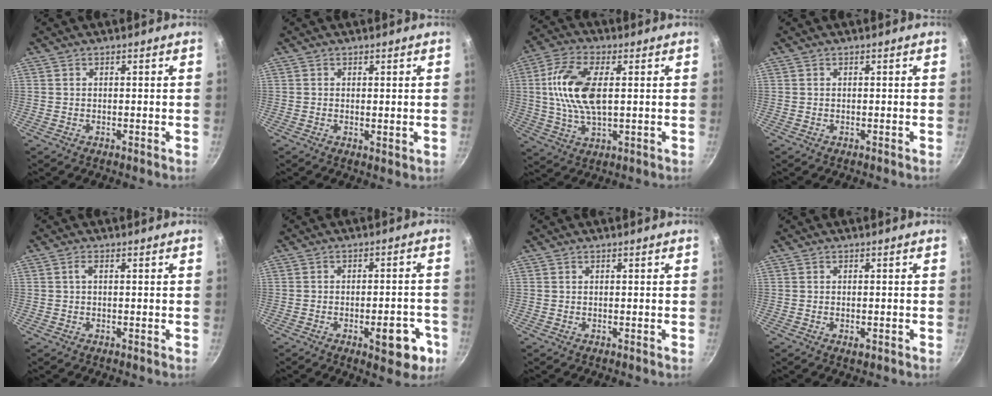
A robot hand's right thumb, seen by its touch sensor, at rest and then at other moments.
{"total": 1.2, "force": [0.4, 0.6, 1.0], "torque": [-0.015, -0.009, 0.004]}
{"total": 12.8, "force": [1.7, 6.3, 11.0], "torque": [-0.216, 0.009, 0.026]}
{"total": 0.0}
{"total": 1.1, "force": [0.0, 0.4, 1.0], "torque": [-0.023, 0.005, 0.001]}
{"total": 9.6, "force": [-4.0, 4.2, 7.6], "torque": [-0.062, 0.024, -0.045]}
{"total": 0.0}
{"total": 1.6, "force": [-0.7, 0.8, 1.2], "torque": [-0.021, 0.000, -0.011]}